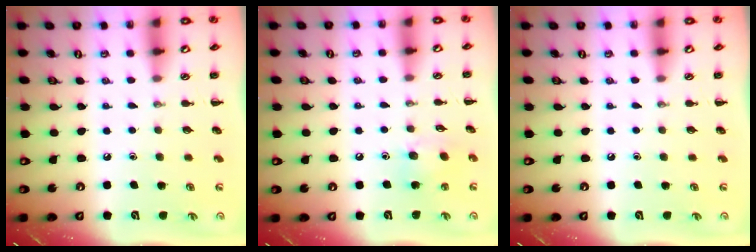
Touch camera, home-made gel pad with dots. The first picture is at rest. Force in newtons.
{"total": 8.2, "press": 8.2, "slide": 0.9}
{"total": 0.0}